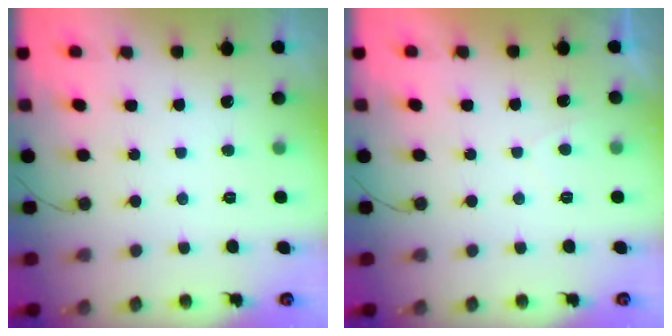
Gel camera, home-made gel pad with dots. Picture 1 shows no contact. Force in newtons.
{"total": 0.9, "press": 0.7, "slide": 0.5}